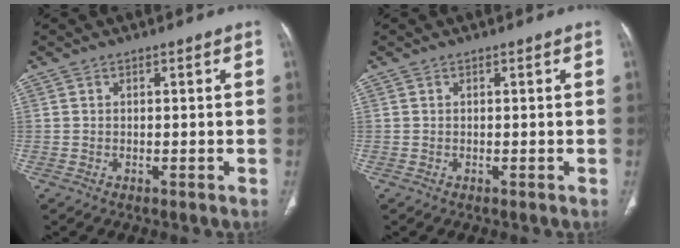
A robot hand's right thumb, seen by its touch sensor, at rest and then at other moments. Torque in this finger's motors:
{"motor_torque": [0.02, 0.02, -0.07, 0.02, 0.00]}